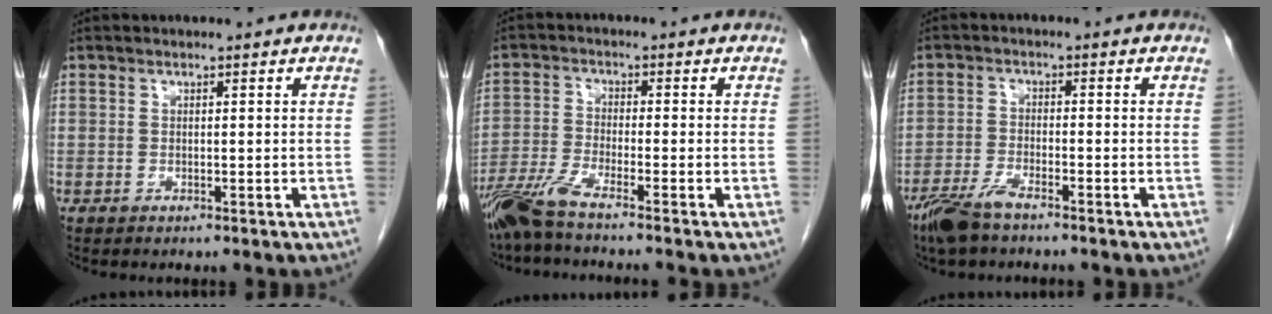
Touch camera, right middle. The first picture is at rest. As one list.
[{"total": 5.9, "force": [-4.9, -0.9, 3.1], "torque": [-0.069, -0.024, -0.104]}, {"total": 5.3, "force": [-4.1, 1.0, 3.2], "torque": [-0.073, -0.009, -0.080]}]